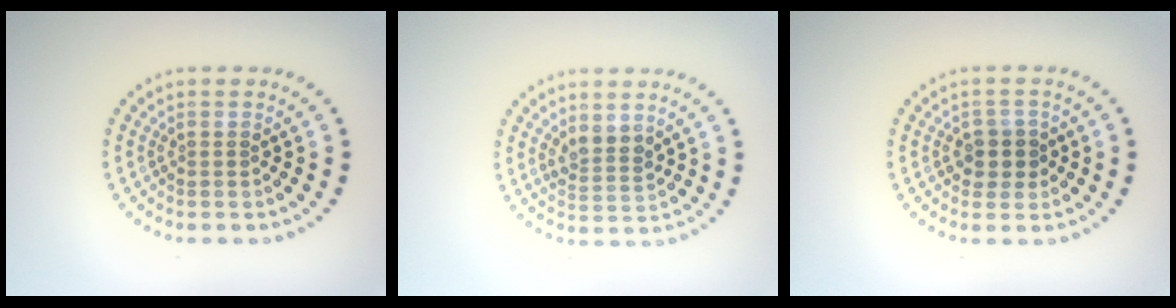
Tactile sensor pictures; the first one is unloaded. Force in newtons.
{"total": 2.2, "press": 1.9, "slide": 1.1}
{"total": 2.4, "press": 2.2, "slide": 0.9}